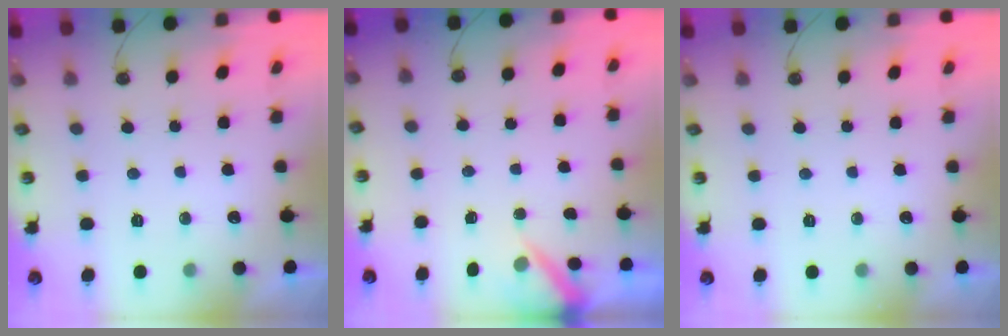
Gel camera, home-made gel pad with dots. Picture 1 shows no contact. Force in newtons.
{"total": 3.7, "press": 3.7, "slide": 0.3}
{"total": 0.0}